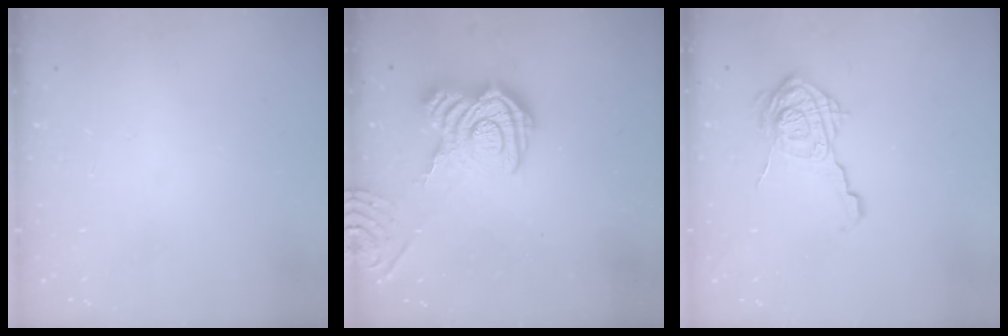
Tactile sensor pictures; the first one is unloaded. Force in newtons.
{"total": 13.5, "press": 13.5, "slide": 1.2}
{"total": 16.2, "press": 16.2, "slide": 0.7}